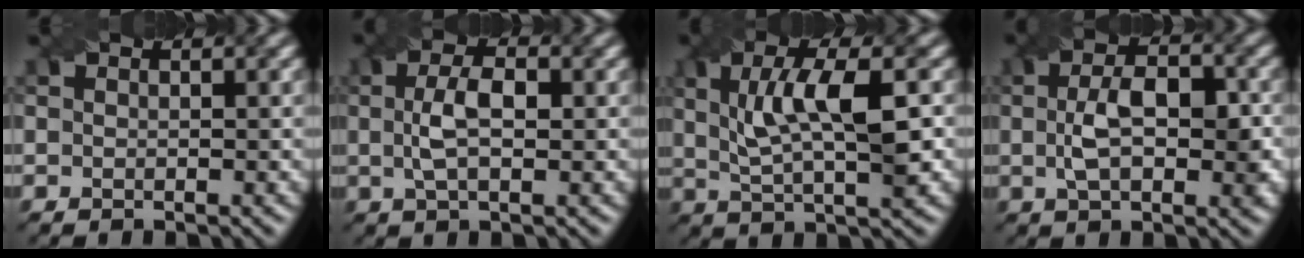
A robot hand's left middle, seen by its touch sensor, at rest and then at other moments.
{"total": 3.6, "force": [0.2, 1.5, 3.3], "torque": [-0.074, 0.005, 0.001]}
{"total": 7.1, "force": [1.3, 2.3, 6.6], "torque": [-0.120, 0.006, 0.024]}
{"total": 5.8, "force": [0.0, 2.8, 5.1], "torque": [-0.089, 0.002, -0.002]}